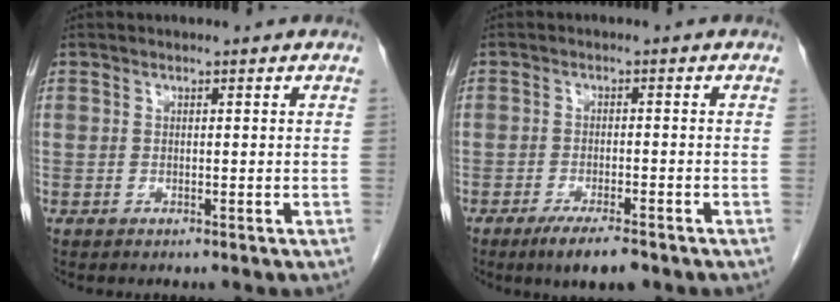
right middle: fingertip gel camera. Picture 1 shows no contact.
{"total": 5.5, "force": [-3.9, 0.8, 3.8], "torque": [-0.066, -0.012, -0.061]}